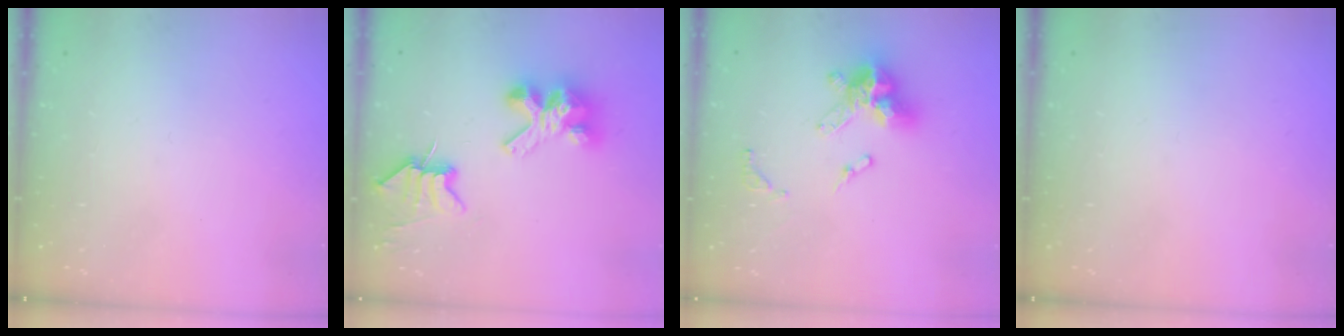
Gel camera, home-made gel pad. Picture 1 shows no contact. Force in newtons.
{"total": 9.8, "press": 9.8, "slide": 1.0}
{"total": 13.5, "press": 13.4, "slide": 1.3}
{"total": 0.0}